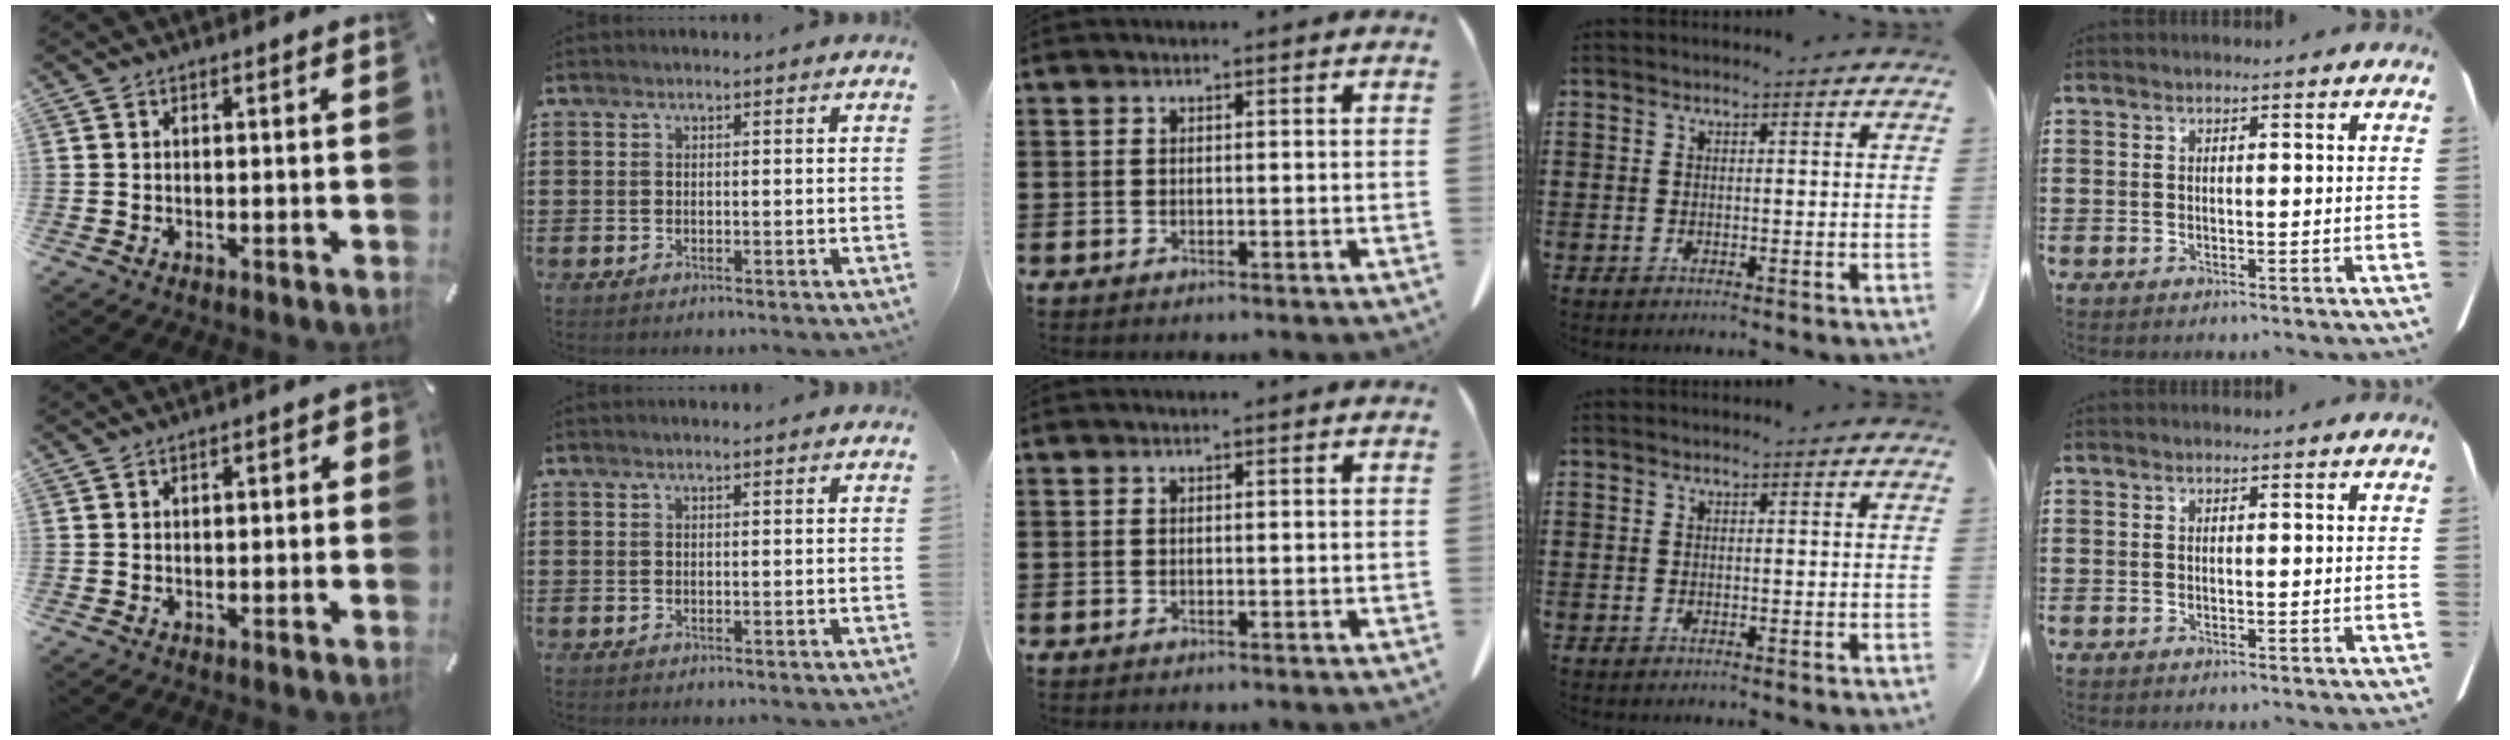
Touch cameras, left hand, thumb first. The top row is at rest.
{"thumb": {"total": 1.7, "force": [-0.6, 1.0, 1.2], "torque": [-0.020, 0.006, -0.013]}, "index": {"total": 0.6, "force": [0.5, 0.0, 0.4], "torque": [-0.009, 0.000, 0.009]}}